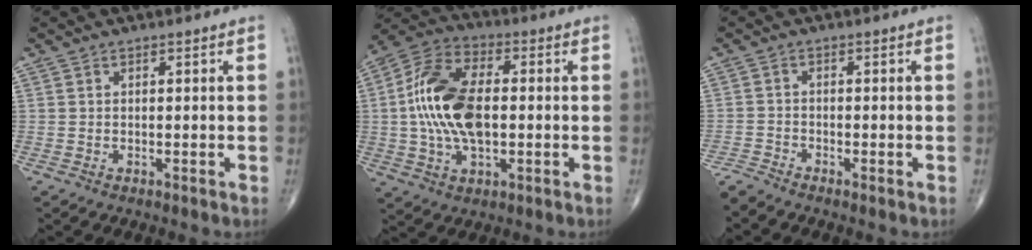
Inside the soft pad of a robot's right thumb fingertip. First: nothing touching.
{"total": 16.8, "force": [0.2, 9.1, 14.1], "torque": [-0.280, 0.019, -0.001]}
{"total": 2.3, "force": [-2.2, -0.1, 0.4], "torque": [-0.017, -0.007, -0.054]}